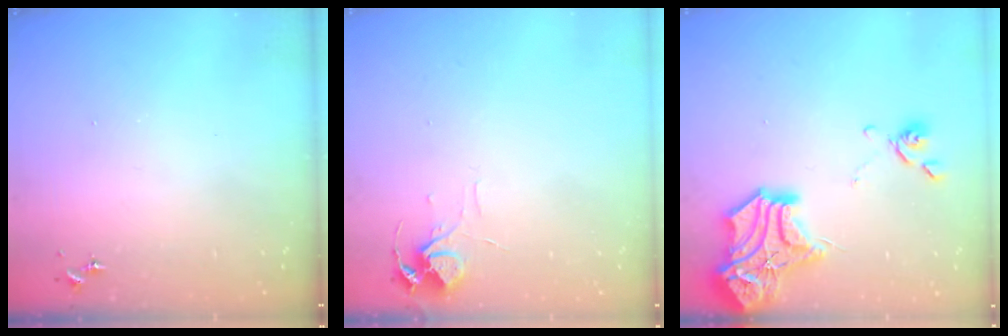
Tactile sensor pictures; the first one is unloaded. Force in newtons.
{"total": 7.1, "press": 7.1, "slide": 0.5}
{"total": 19.5, "press": 19.4, "slide": 2.1}